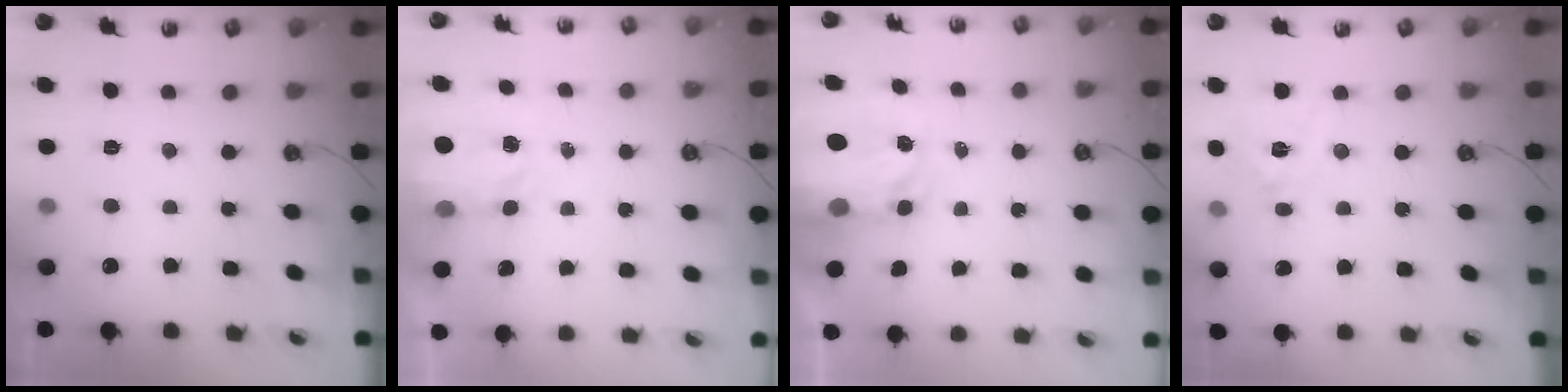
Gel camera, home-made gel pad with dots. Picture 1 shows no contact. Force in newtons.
{"total": 3.9, "press": 3.9, "slide": 0.6}
{"total": 5.5, "press": 5.5, "slide": 0.3}
{"total": 10.8, "press": 10.8, "slide": 1.1}